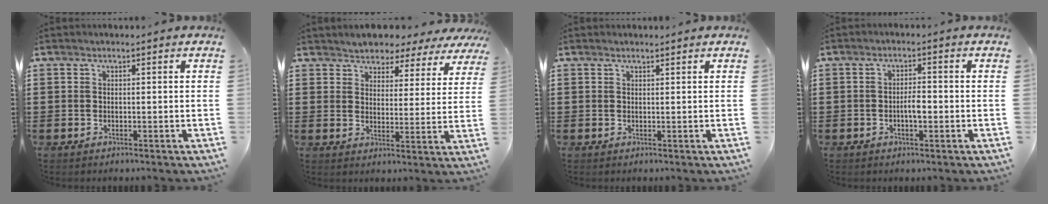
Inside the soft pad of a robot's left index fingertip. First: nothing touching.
{"total": 4.0, "force": [3.9, 0.9, -0.5], "torque": [-0.016, -0.020, 0.066]}
{"total": 0.6, "force": [0.6, 0.1, 0.2], "torque": [-0.005, 0.000, 0.011]}
{"total": 2.9, "force": [-0.7, 1.0, 2.7], "torque": [-0.042, 0.003, -0.016]}